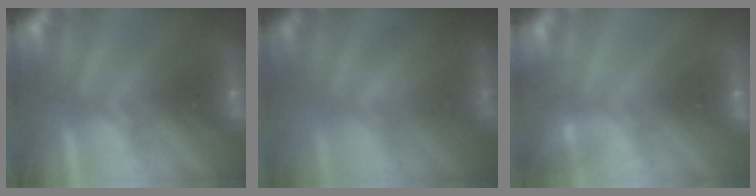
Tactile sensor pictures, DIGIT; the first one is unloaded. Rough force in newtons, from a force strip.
{"total": 3.2}
{"total": 1.8}